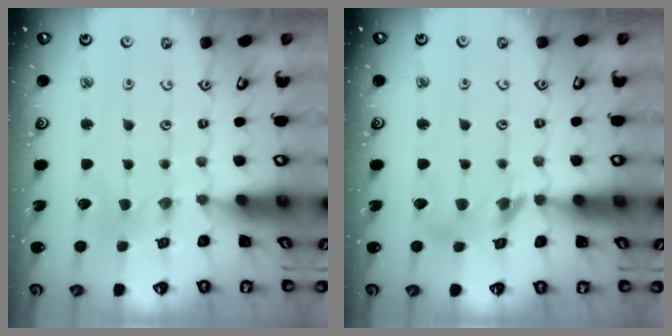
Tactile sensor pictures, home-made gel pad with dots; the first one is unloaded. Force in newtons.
{"total": 10.2, "press": 10.1, "slide": 1.3}